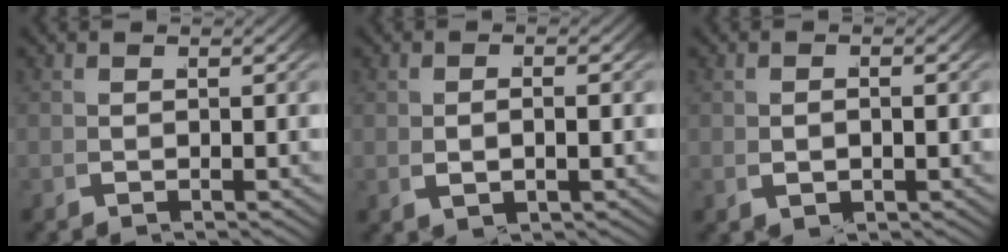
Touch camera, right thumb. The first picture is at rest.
{"total": 1.4, "force": [0.2, 0.7, 1.2], "torque": [-0.022, 0.004, 0.009]}
{"total": 1.4, "force": [0.1, 1.0, 1.0], "torque": [-0.017, -0.001, 0.008]}